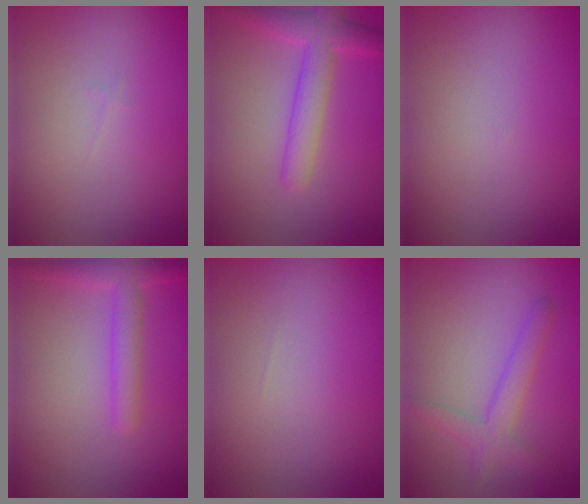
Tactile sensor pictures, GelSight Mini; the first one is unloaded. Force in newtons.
{"total": 4.1, "press": 4.1, "slide": 0.1}
{"total": 0.0}
{"total": 3.0, "press": 3.0, "slide": 0.1}
{"total": 0.0}
{"total": 2.8, "press": 2.8, "slide": 0.2}